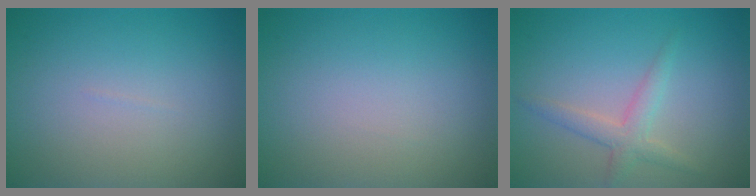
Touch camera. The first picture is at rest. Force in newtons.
{"total": 0.0}
{"total": 2.4, "press": 2.4, "slide": 0.1}